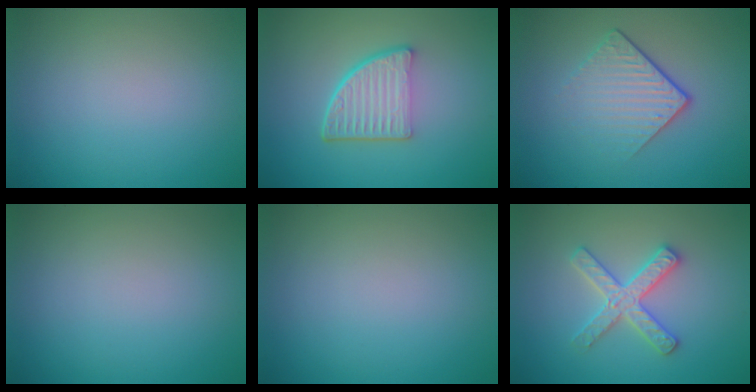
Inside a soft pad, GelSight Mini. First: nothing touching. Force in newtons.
{"total": 5.5, "press": 3.7, "slide": 4.1}
{"total": 4.3, "press": 2.6, "slide": 3.5}
{"total": 0.0}
{"total": 0.0}
{"total": 2.9, "press": 2.9, "slide": 0.5}